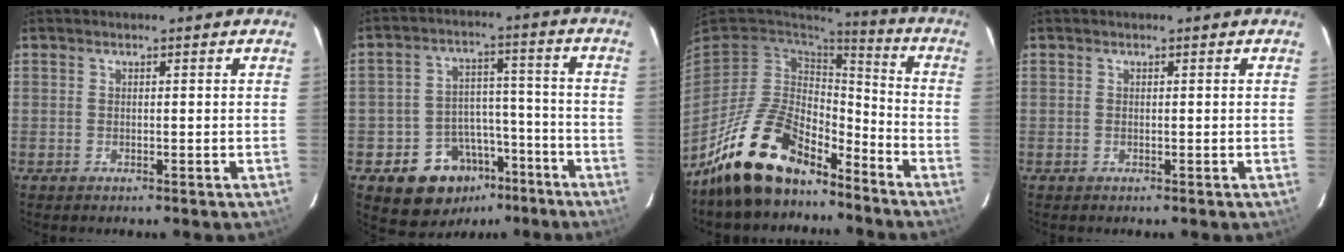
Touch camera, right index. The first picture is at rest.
{"total": 12.6, "force": [-7.6, 9.1, 4.4], "torque": [-0.094, 0.037, -0.092]}
{"total": 17.8, "force": [-13.4, 7.9, 8.7], "torque": [-0.187, 0.003, -0.225]}
{"total": 0.0}